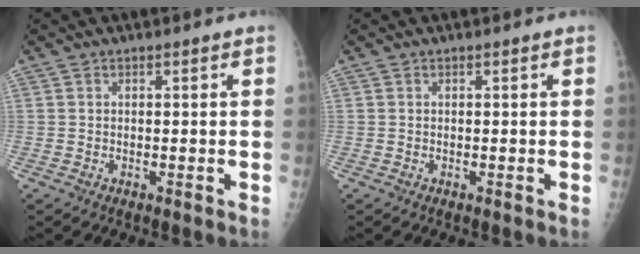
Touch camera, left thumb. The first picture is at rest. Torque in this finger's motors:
{"motor_torque": [0.00, 0.00, 0.01, -0.01, 0.00]}